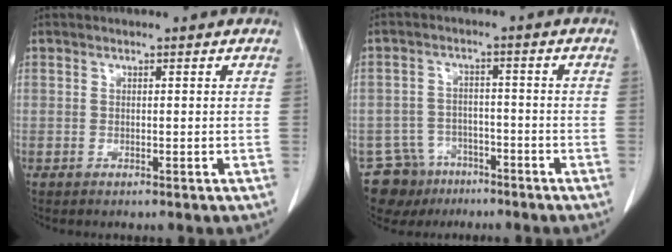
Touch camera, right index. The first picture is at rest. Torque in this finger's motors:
{"motor_torque": [-0.43, -0.03, -0.65, -0.21]}